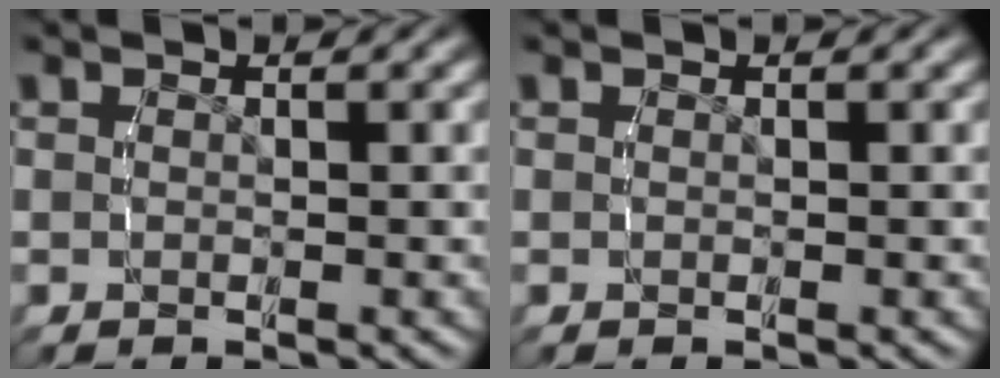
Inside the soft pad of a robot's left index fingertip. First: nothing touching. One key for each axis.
{"total": 0.0}